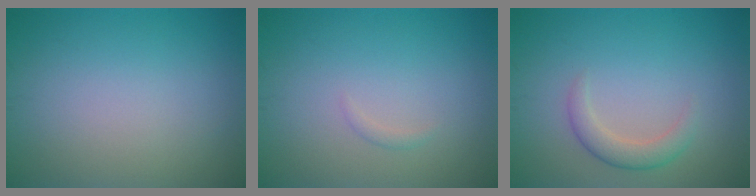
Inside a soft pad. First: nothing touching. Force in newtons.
{"total": 0.5, "press": 0.5, "slide": 0.0}
{"total": 2.3, "press": 2.3, "slide": 0.1}